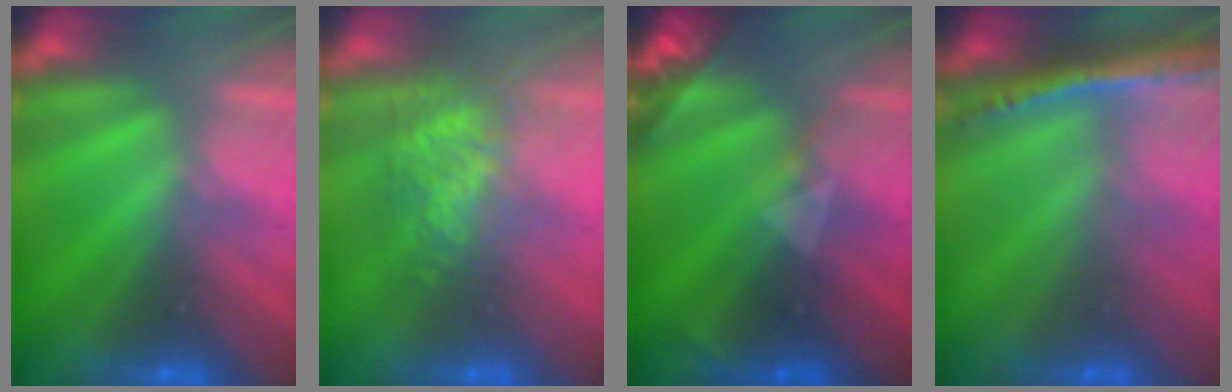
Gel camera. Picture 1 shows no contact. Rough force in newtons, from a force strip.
{"total": 3.8}
{"total": 2.4}
{"total": 1.3}